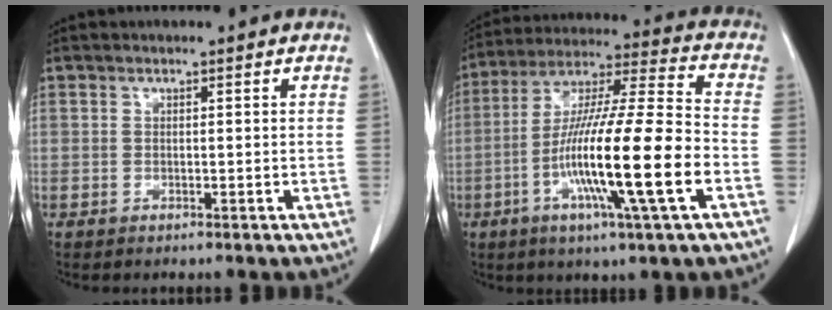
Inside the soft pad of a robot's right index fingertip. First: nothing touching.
{"total": 19.3, "force": [-5.5, 0.1, 18.5], "torque": [-0.346, -0.015, -0.103]}